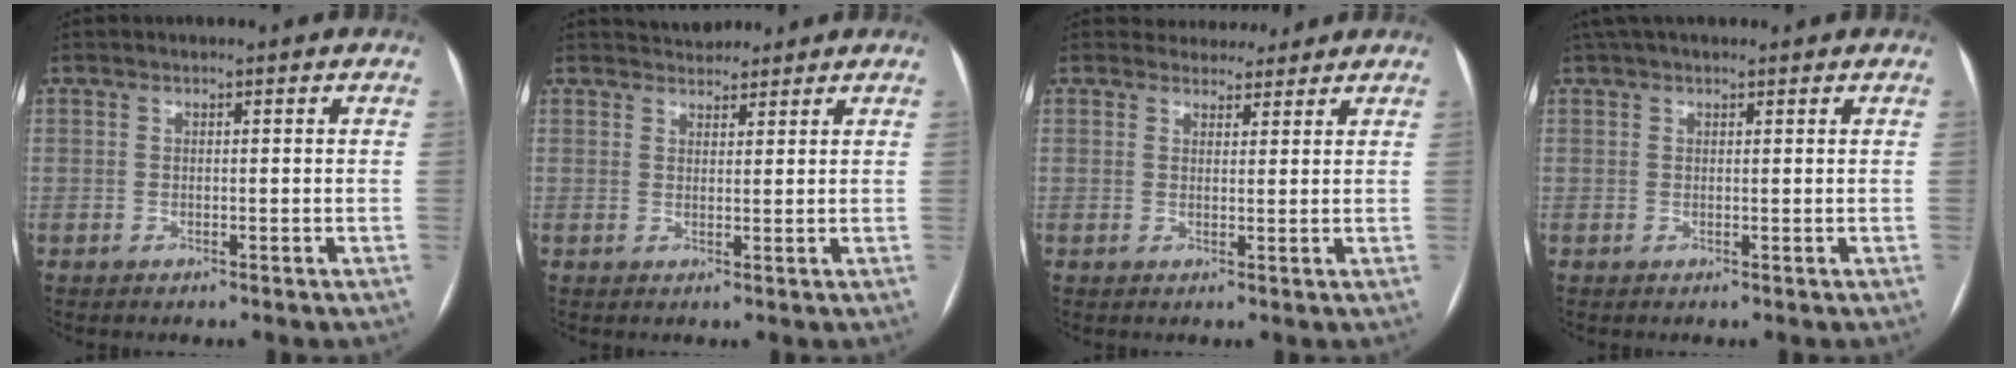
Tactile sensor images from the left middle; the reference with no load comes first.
{"total": 3.7, "force": [3.5, 1.2, 0.2], "torque": [-0.002, 0.020, 0.054]}
{"total": 4.2, "force": [3.9, 1.7, 0.0], "torque": [0.006, 0.006, 0.049]}
{"total": 5.3, "force": [4.3, 1.5, 2.7], "torque": [-0.044, 0.044, 0.073]}